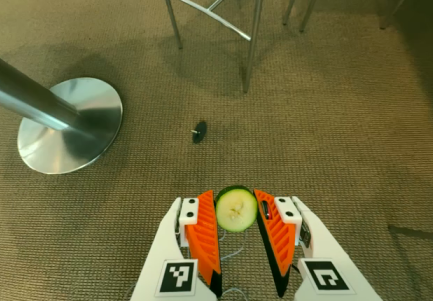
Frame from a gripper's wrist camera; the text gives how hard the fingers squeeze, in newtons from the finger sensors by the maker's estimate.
{"total": 8.5, "left": 8.3, "right": 8.6}